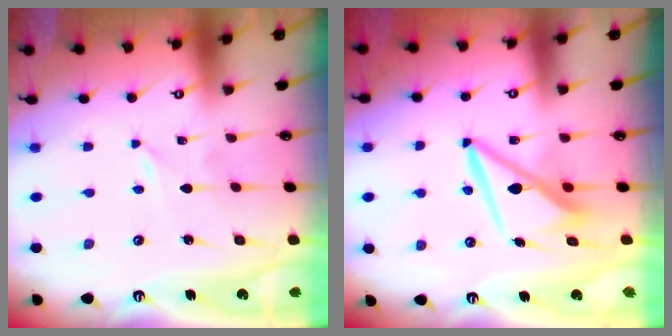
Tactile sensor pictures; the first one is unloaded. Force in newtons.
{"total": 8.5, "press": 8.5, "slide": 1.1}